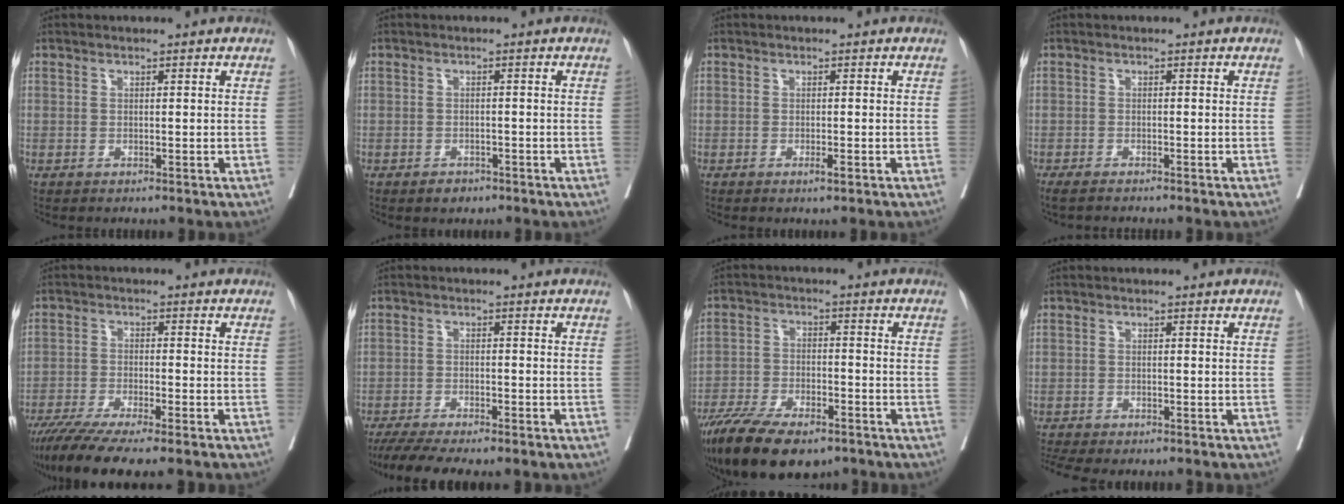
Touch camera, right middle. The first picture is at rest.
{"total": 1.9, "force": [-1.4, 1.1, 0.6], "torque": [-0.011, 0.001, -0.016]}
{"total": 1.1, "force": [-0.6, 0.1, 0.9], "torque": [-0.016, -0.002, -0.010]}
{"total": 3.2, "force": [-2.9, 0.2, 1.4], "torque": [-0.021, -0.007, -0.041]}
{"total": 11.7, "force": [-9.3, 1.0, 6.9], "torque": [-0.106, -0.025, -0.149]}
{"total": 11.3, "force": [-9.2, 2.1, 6.2], "torque": [-0.091, -0.010, -0.136]}
{"total": 15.3, "force": [-11.2, 5.6, 8.8], "torque": [-0.165, -0.023, -0.187]}
{"total": 6.6, "force": [-5.6, 1.7, 3.0], "torque": [-0.045, 0.000, -0.085]}